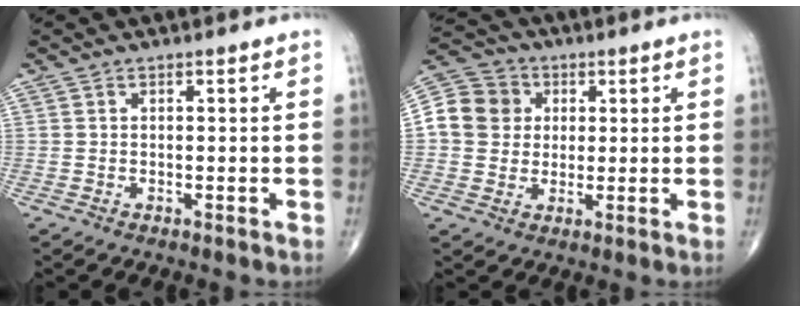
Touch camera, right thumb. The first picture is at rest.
{"total": 10.0, "force": [1.4, 9.2, 3.7], "torque": [-0.054, 0.013, 0.015]}